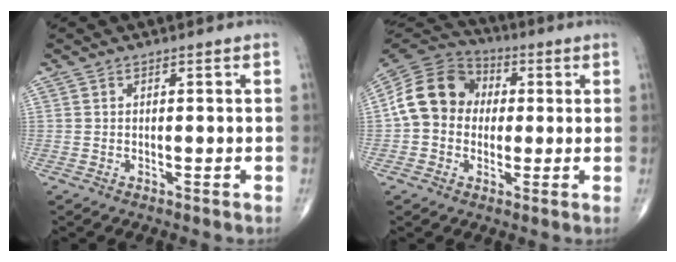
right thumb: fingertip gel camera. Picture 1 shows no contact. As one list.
[{"total": 13.7, "force": [1.0, 11.5, 7.4], "torque": [-0.121, 0.032, 0.008]}]